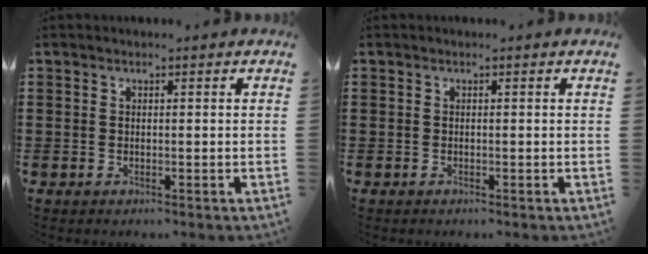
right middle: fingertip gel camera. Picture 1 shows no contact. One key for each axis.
{"total": 0.0}